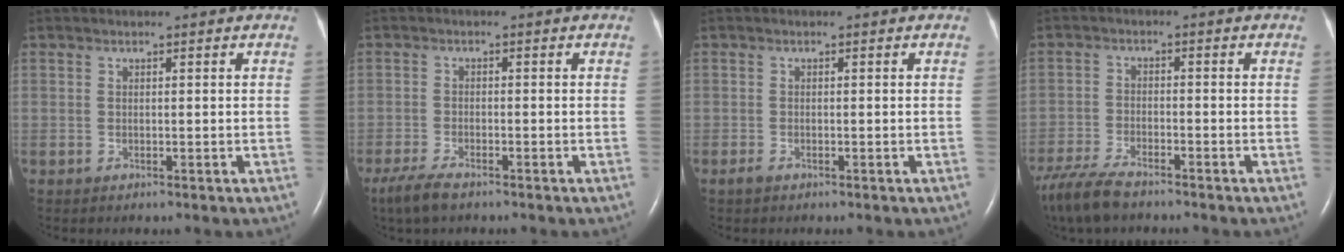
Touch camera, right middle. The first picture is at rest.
{"total": 4.3, "force": [-3.2, 1.0, 2.7], "torque": [-0.064, -0.011, -0.058]}
{"total": 0.9, "force": [-0.7, 0.3, 0.5], "torque": [-0.017, -0.002, -0.013]}
{"total": 8.0, "force": [-6.6, 1.7, 4.1], "torque": [-0.085, -0.023, -0.122]}